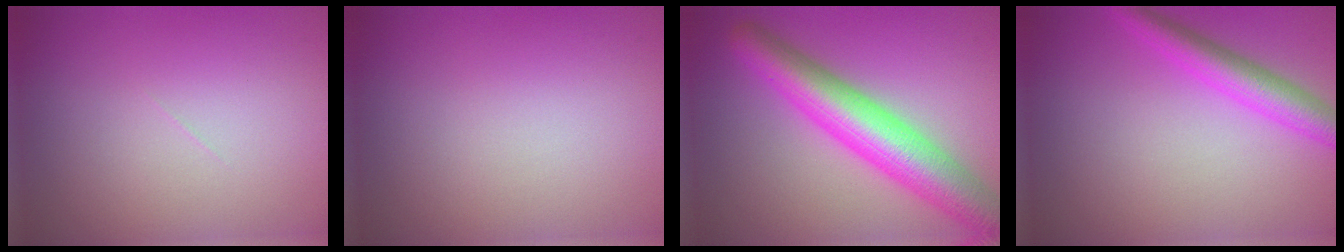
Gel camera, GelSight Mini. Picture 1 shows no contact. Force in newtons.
{"total": 0.0}
{"total": 8.2, "press": 8.2, "slide": 0.3}
{"total": 3.8, "press": 3.8, "slide": 0.1}